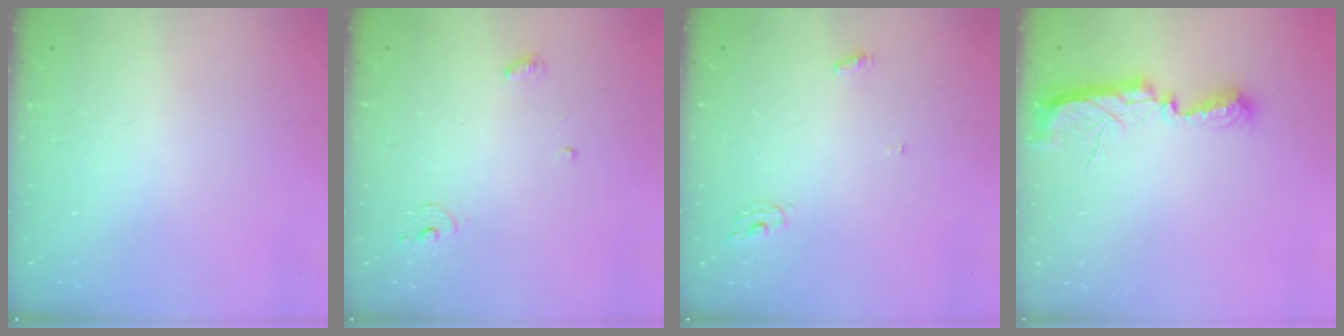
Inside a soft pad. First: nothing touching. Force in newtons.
{"total": 4.2, "press": 4.2, "slide": 0.2}
{"total": 3.7, "press": 3.7, "slide": 0.2}
{"total": 7.5, "press": 7.5, "slide": 0.5}